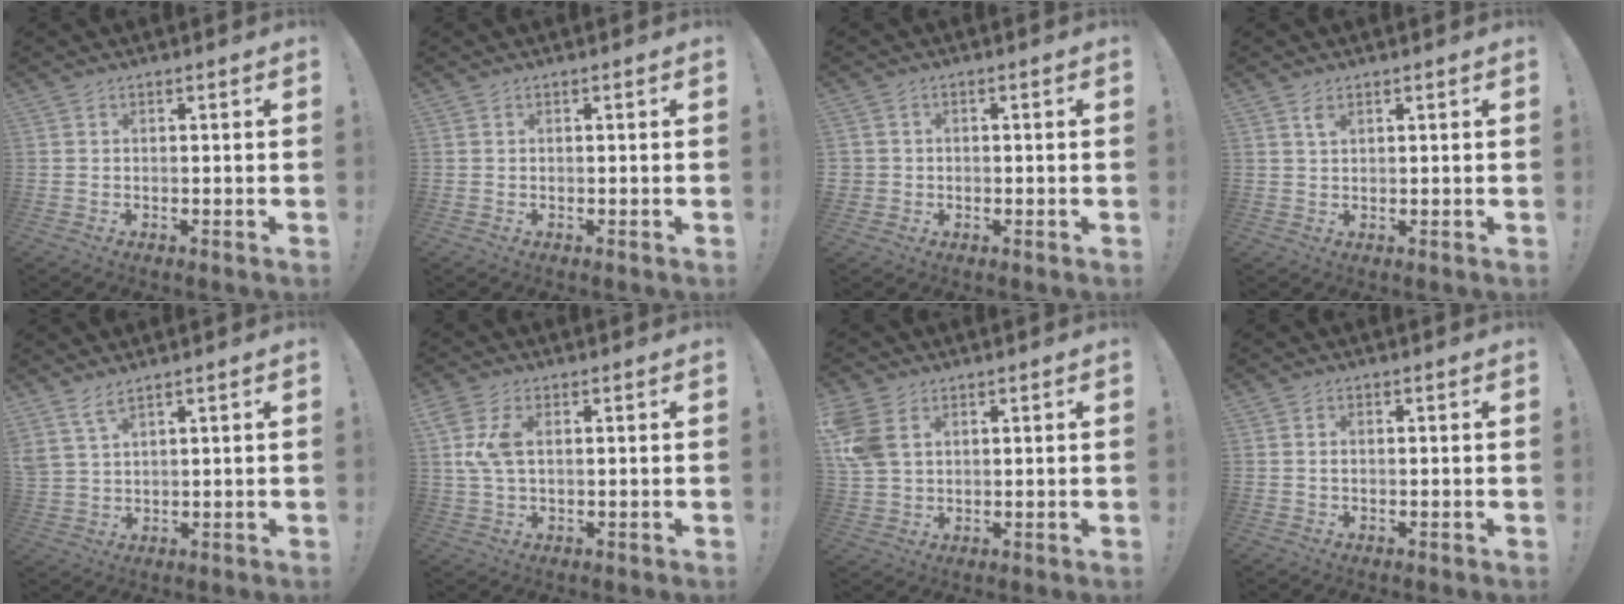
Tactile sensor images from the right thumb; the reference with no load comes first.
{"total": 0.0}
{"total": 2.1, "force": [-0.2, 2.0, 0.6], "torque": [-0.010, 0.003, -0.003]}
{"total": 2.1, "force": [1.2, 0.9, 1.5], "torque": [-0.017, -0.006, 0.018]}
{"total": 4.9, "force": [3.9, 1.1, 2.7], "torque": [-0.067, -0.014, 0.077]}
{"total": 7.3, "force": [2.0, 3.7, 5.9], "torque": [-0.126, -0.004, 0.034]}
{"total": 9.0, "force": [3.3, 6.2, 5.7], "torque": [-0.120, -0.004, 0.067]}
{"total": 0.9, "force": [0.0, 0.5, 0.8], "torque": [-0.024, 0.006, 0.000]}